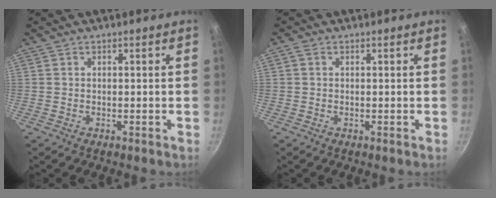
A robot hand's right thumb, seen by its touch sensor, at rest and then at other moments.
{"total": 1.0, "force": [0.2, 0.8, 0.6], "torque": [-0.012, 0.004, 0.002]}